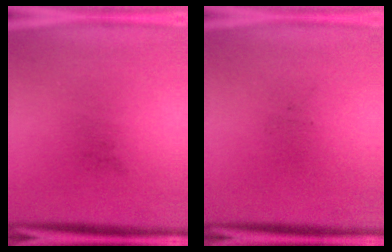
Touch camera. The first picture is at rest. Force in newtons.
{"total": 0.0}